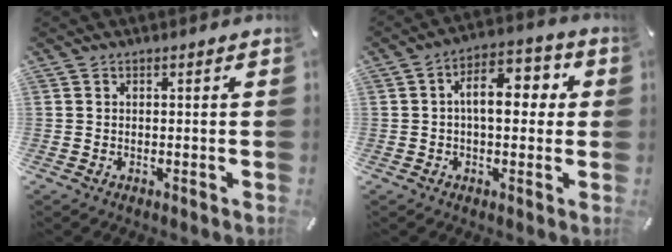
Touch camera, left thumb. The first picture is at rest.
{"total": 10.3, "force": [1.0, 5.8, 8.5], "torque": [-0.119, 0.004, 0.012]}